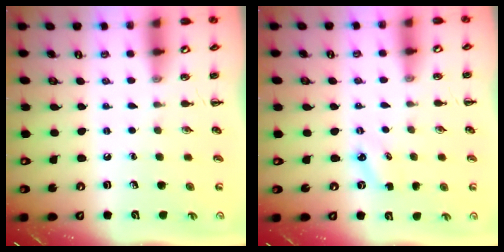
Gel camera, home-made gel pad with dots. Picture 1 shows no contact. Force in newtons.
{"total": 2.9, "press": 2.7, "slide": 0.8}